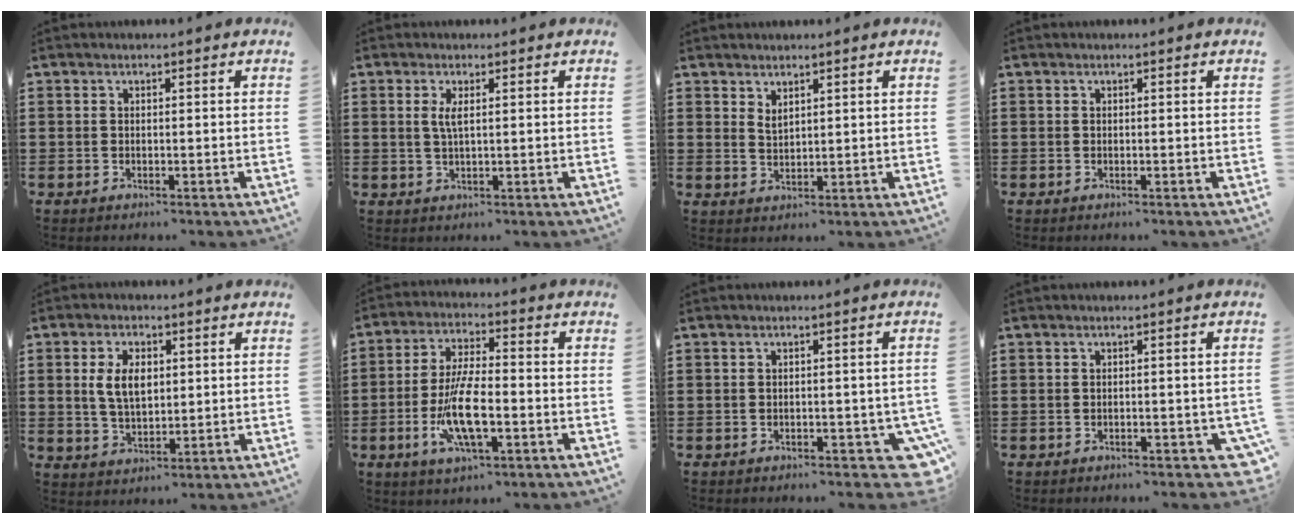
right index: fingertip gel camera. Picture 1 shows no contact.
{"total": 2.4, "force": [0.6, 0.5, 2.2], "torque": [-0.046, 0.003, 0.009]}
{"total": 2.0, "force": [1.4, 1.4, 0.2], "torque": [-0.008, 0.006, 0.029]}
{"total": 0.0}
{"total": 5.9, "force": [1.0, 3.4, 4.7], "torque": [-0.098, 0.007, 0.012]}
{"total": 10.3, "force": [-2.8, 3.2, 9.3], "torque": [-0.198, -0.015, -0.053]}
{"total": 3.1, "force": [-1.6, 1.5, 2.2], "torque": [-0.039, 0.003, -0.029]}
{"total": 1.5, "force": [-0.9, 0.6, 1.0], "torque": [-0.022, -0.003, -0.017]}